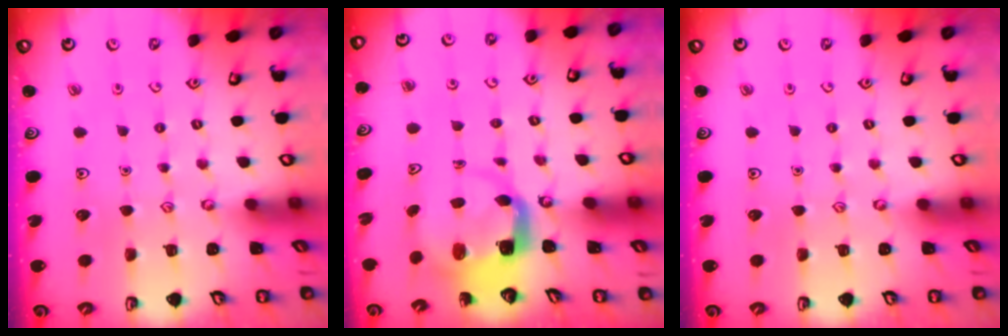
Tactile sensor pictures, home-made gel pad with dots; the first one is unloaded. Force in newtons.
{"total": 5.3, "press": 5.3, "slide": 0.8}
{"total": 0.0}